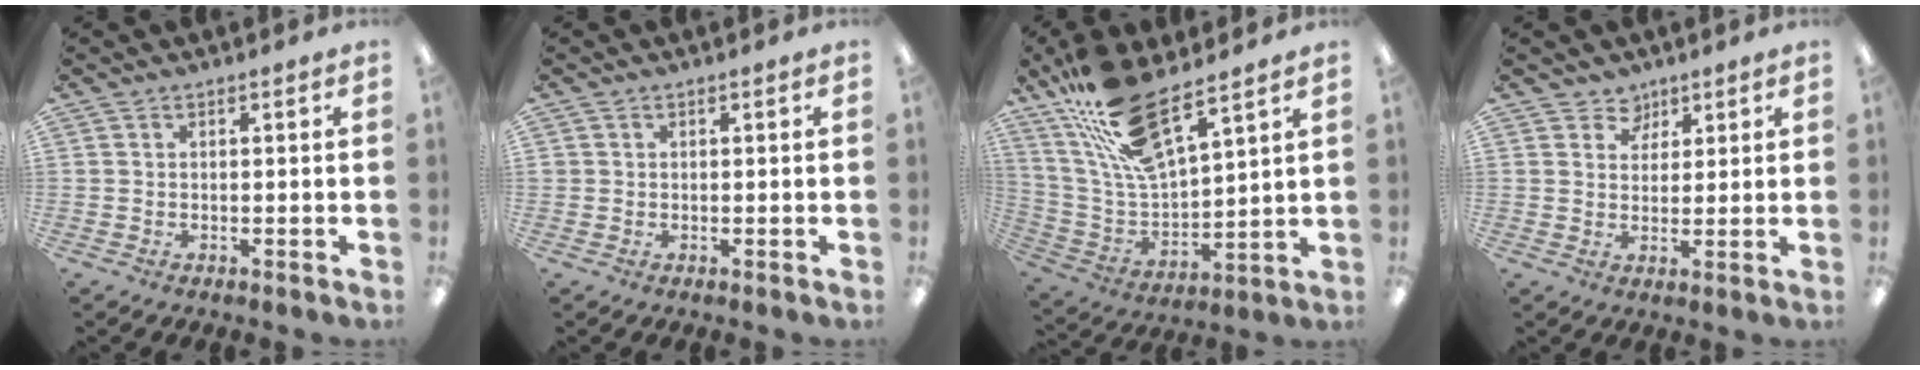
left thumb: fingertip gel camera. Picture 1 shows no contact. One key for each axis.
{"total": 0.8, "fx": 0.2, "fy": 0.8, "fz": 0.1, "tx": -0.003, "ty": 0.003, "tz": 0.004}
{"total": 17.9, "fx": 13.2, "fy": 5.2, "fz": 10.8, "tx": -0.227, "ty": -0.076, "tz": 0.233}
{"total": 4.4, "fx": 3.1, "fy": 3.2, "fz": 0.0, "tx": 0.008, "ty": -0.016, "tz": 0.052}